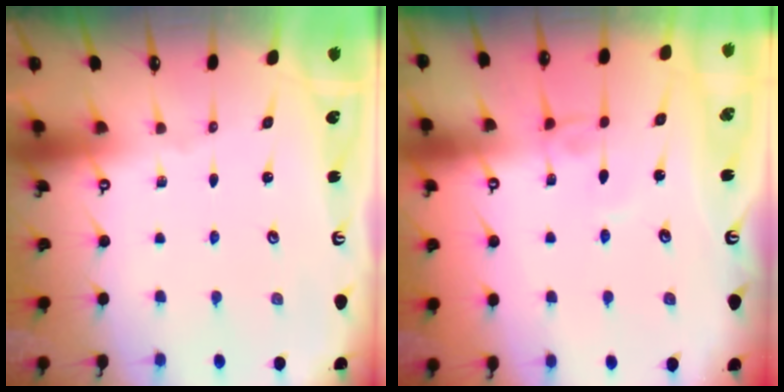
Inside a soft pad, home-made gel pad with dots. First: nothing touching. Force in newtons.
{"total": 3.5, "press": 3.5, "slide": 0.1}